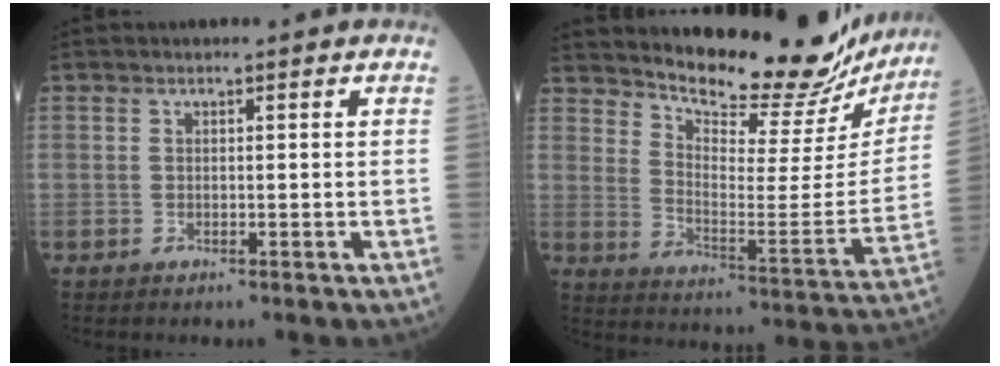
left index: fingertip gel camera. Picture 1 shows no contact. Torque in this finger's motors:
{"motor_torque": [0.23, -0.40, 0.52, 0.09]}